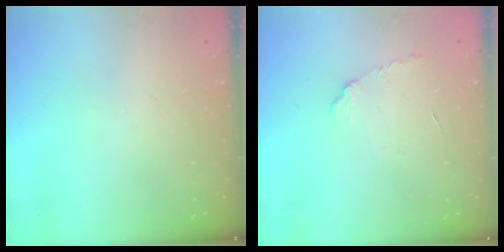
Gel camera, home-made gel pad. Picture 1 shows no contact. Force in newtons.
{"total": 5.0, "press": 5.0, "slide": 0.3}